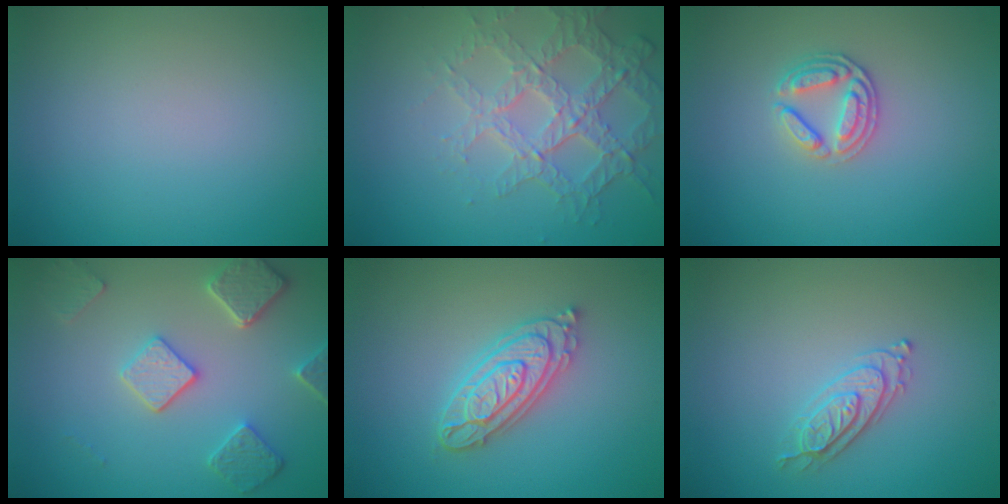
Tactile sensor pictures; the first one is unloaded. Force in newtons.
{"total": 3.9, "press": 3.8, "slide": 0.9}
{"total": 2.6, "press": 2.5, "slide": 0.8}
{"total": 4.6, "press": 3.8, "slide": 2.6}
{"total": 4.4, "press": 4.3, "slide": 0.8}
{"total": 2.2, "press": 2.2, "slide": 0.4}